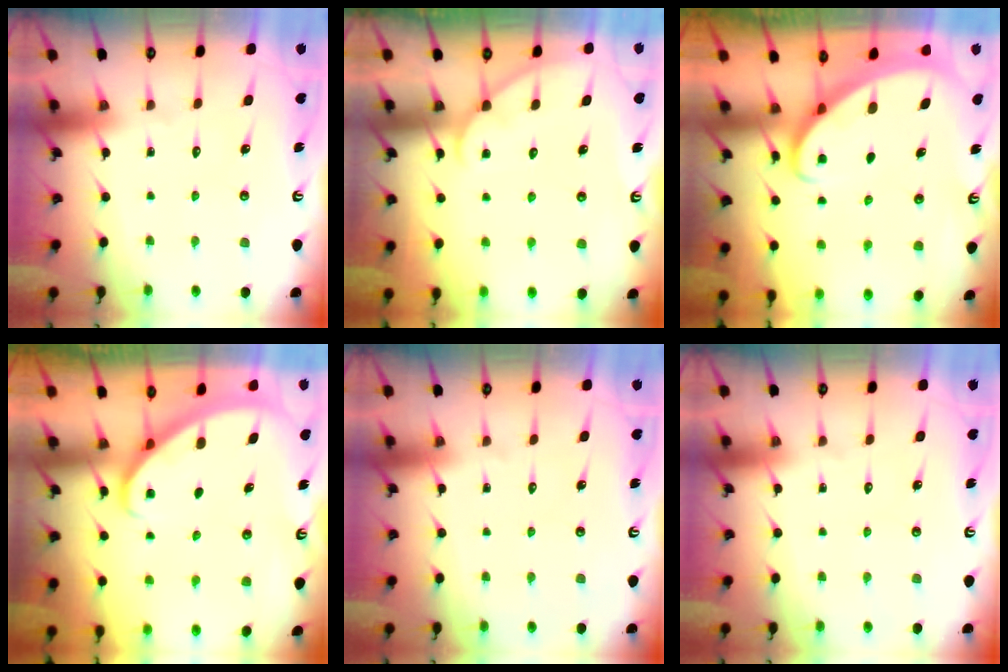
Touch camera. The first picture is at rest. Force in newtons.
{"total": 3.9, "press": 3.9, "slide": 0.4}
{"total": 2.6, "press": 2.6, "slide": 0.2}
{"total": 2.3, "press": 2.3, "slide": 0.2}
{"total": 0.0}
{"total": 0.0}